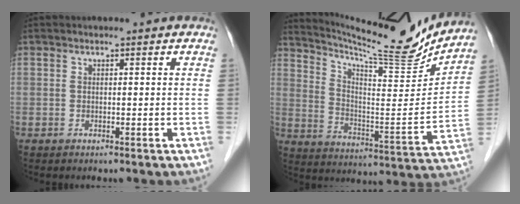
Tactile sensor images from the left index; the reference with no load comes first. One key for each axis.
{"total": 18.8, "fx": 17.8, "fy": 0.0, "fz": 6.2, "tx": -0.117, "ty": -0.063, "tz": 0.267}